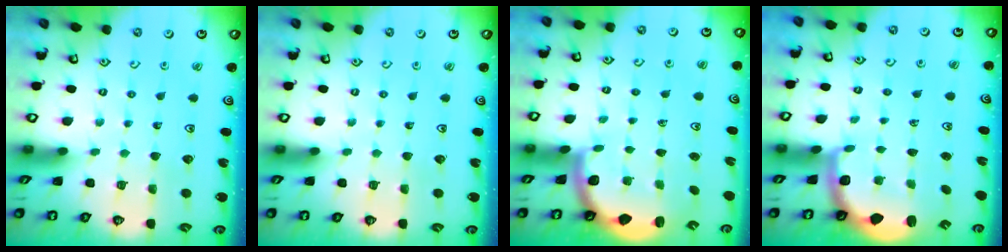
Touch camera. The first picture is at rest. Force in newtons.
{"total": 0.0}
{"total": 2.2, "press": 2.1, "slide": 0.5}
{"total": 2.3, "press": 2.0, "slide": 1.1}